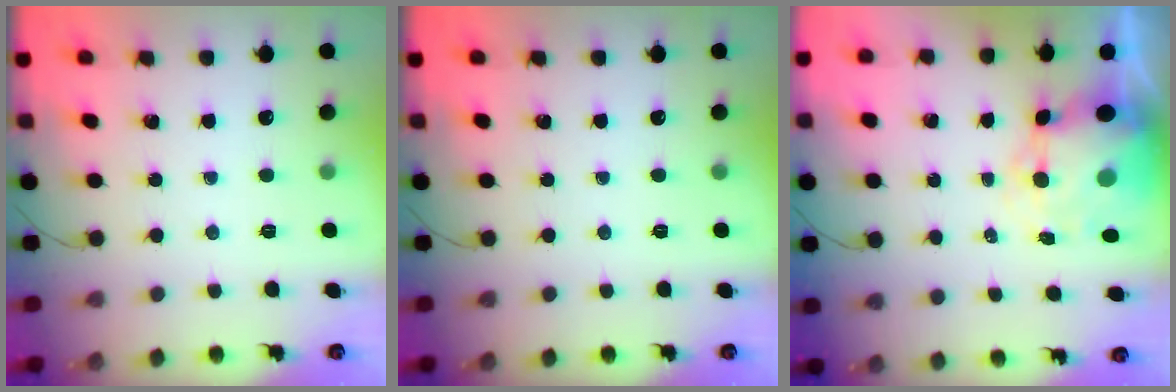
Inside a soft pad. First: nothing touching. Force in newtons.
{"total": 0.0}
{"total": 9.4, "press": 9.0, "slide": 2.5}